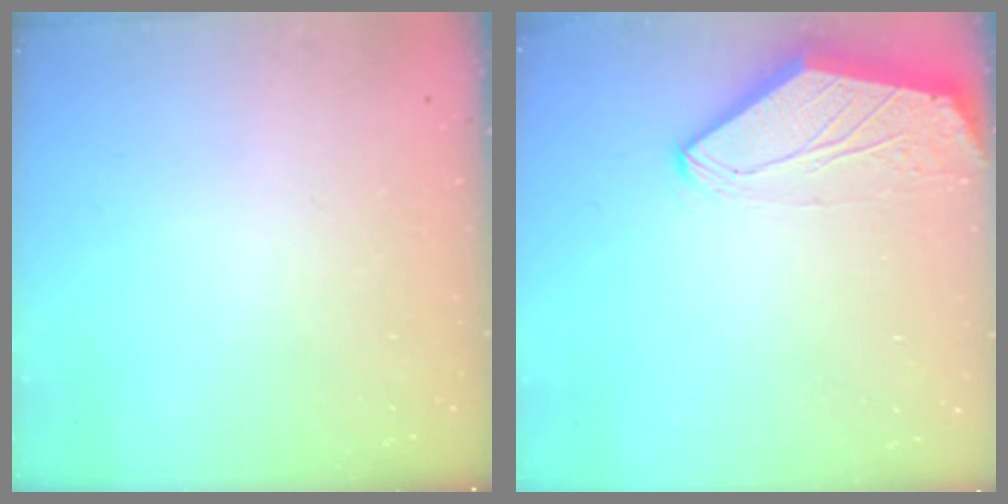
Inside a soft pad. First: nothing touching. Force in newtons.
{"total": 0.0}